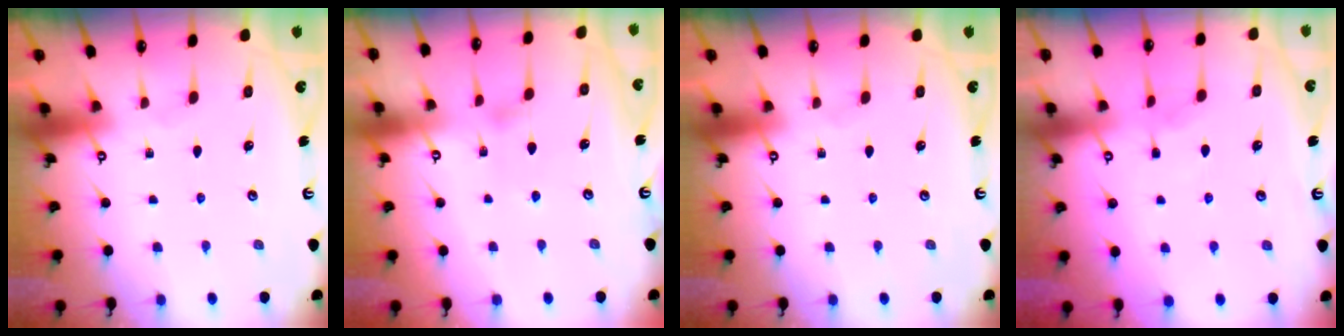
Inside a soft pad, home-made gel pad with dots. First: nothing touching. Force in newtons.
{"total": 3.6, "press": 3.6, "slide": 0.4}
{"total": 0.0}
{"total": 2.1, "press": 2.1, "slide": 0.4}